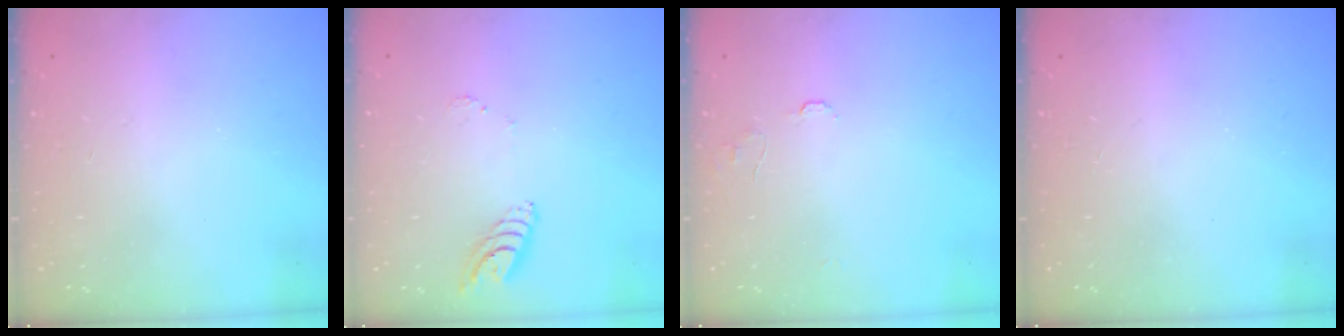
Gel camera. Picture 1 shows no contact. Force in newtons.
{"total": 7.7, "press": 7.7, "slide": 0.7}
{"total": 5.9, "press": 5.9, "slide": 0.6}
{"total": 0.0}